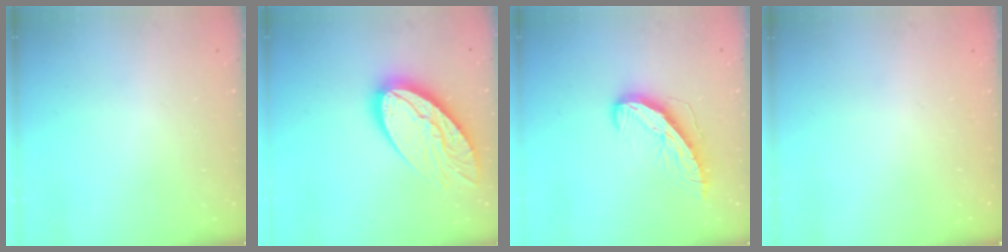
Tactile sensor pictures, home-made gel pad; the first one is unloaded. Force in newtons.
{"total": 22.0, "press": 21.9, "slide": 1.9}
{"total": 10.0, "press": 10.0, "slide": 0.5}
{"total": 0.0}